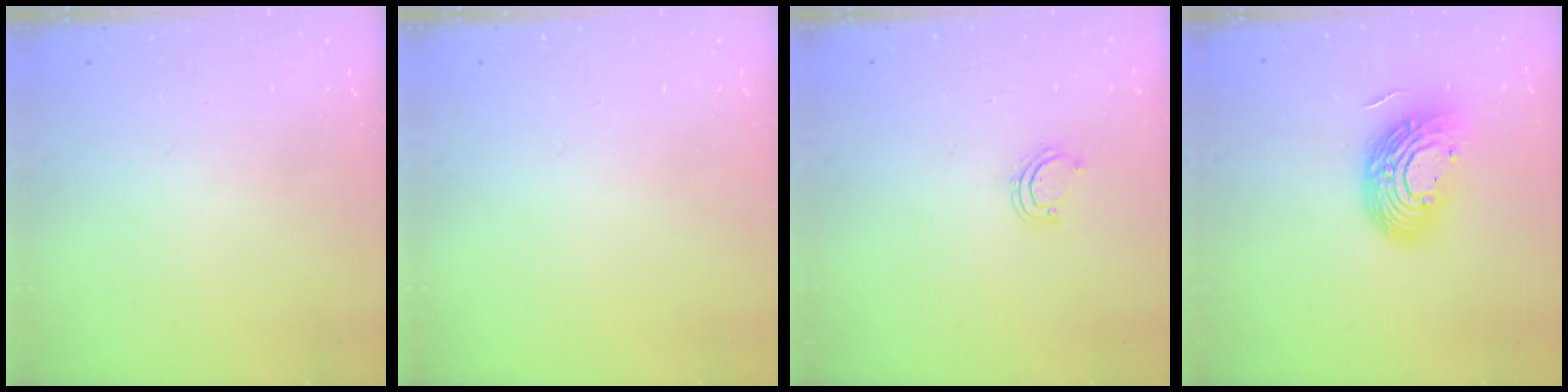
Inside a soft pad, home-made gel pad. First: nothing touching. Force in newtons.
{"total": 0.0}
{"total": 4.8, "press": 4.5, "slide": 1.8}
{"total": 15.3, "press": 15.2, "slide": 1.1}